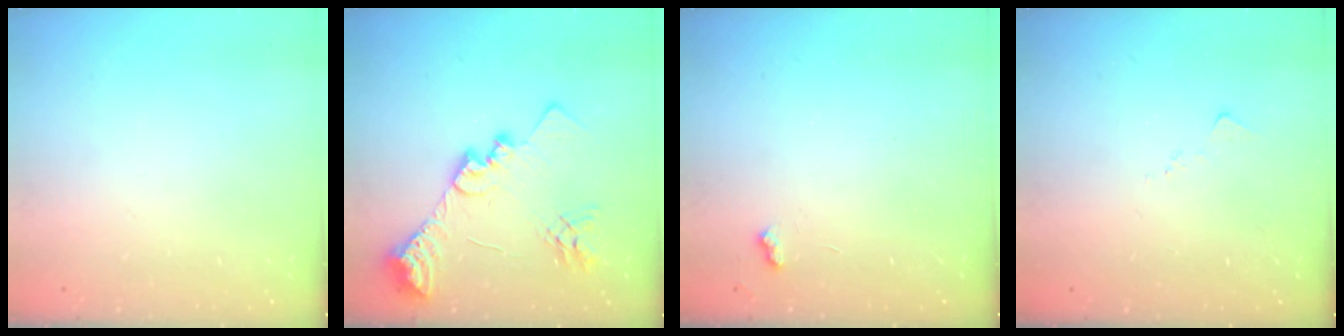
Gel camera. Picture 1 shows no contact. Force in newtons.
{"total": 22.6, "press": 22.4, "slide": 3.2}
{"total": 4.4, "press": 4.3, "slide": 0.6}
{"total": 6.0, "press": 5.9, "slide": 0.7}